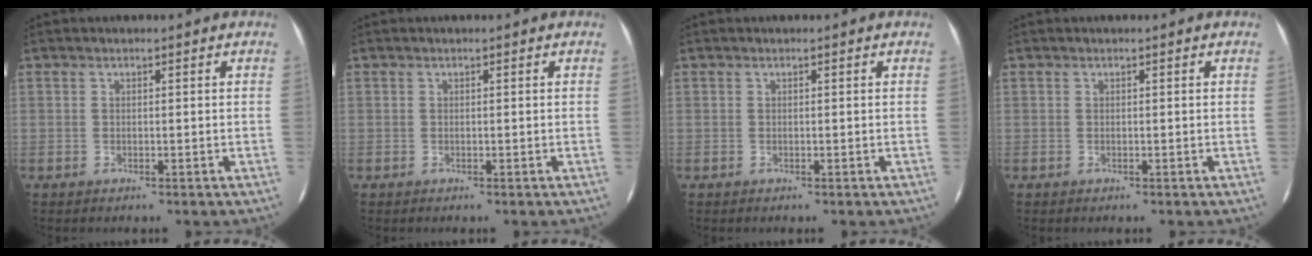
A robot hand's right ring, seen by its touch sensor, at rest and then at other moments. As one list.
[{"total": 0.0}, {"total": 0.0}, {"total": 0.0}]